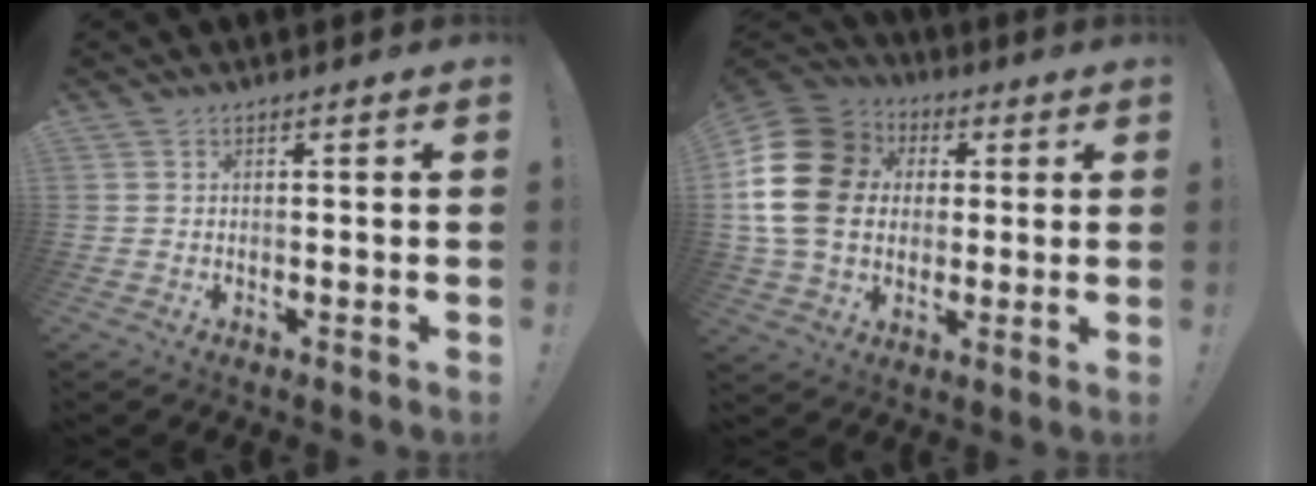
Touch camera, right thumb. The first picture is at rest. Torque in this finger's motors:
{"motor_torque": [2.07, 2.96, 1.20, -0.70, 0.60]}